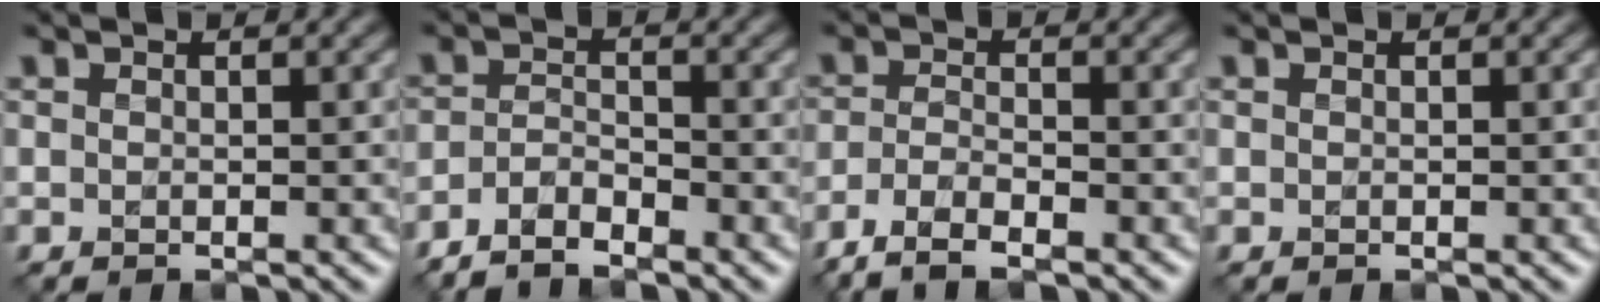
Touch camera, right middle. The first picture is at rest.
{"total": 3.1, "force": [-2.7, 0.8, 1.4], "torque": [-0.030, -0.001, -0.059]}
{"total": 3.9, "force": [-3.0, 1.1, 2.3], "torque": [-0.049, -0.006, -0.065]}
{"total": 0.0}